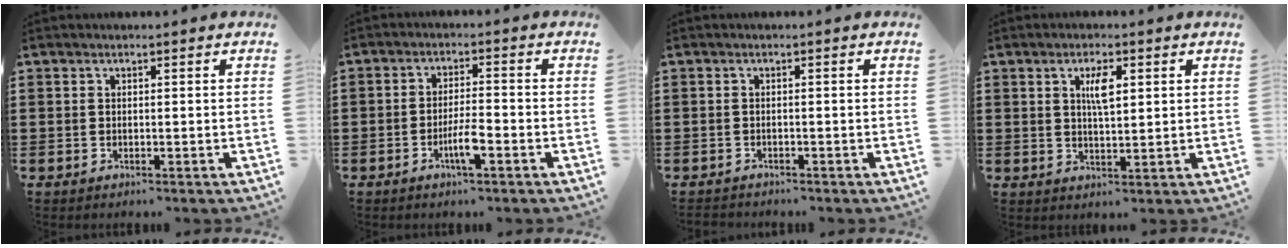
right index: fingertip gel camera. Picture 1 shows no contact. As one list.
[{"total": 4.5, "force": [-2.1, 0.9, 3.9], "torque": [-0.079, -0.003, -0.040]}, {"total": 0.8, "force": [-0.8, 0.1, 0.0], "torque": [-0.002, -0.001, -0.018]}, {"total": 3.9, "force": [1.3, 1.2, 3.5], "torque": [-0.065, 0.004, 0.018]}]